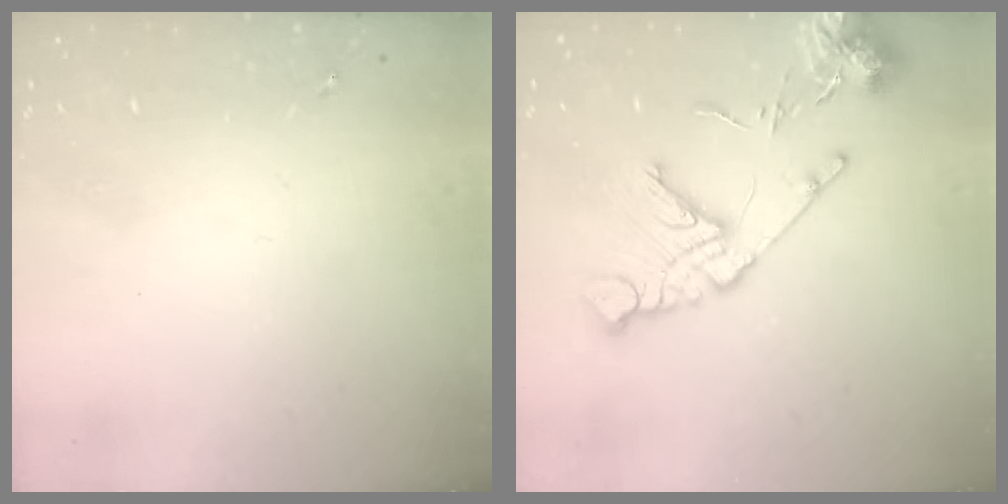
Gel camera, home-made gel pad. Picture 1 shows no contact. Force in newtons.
{"total": 15.5, "press": 15.4, "slide": 2.0}